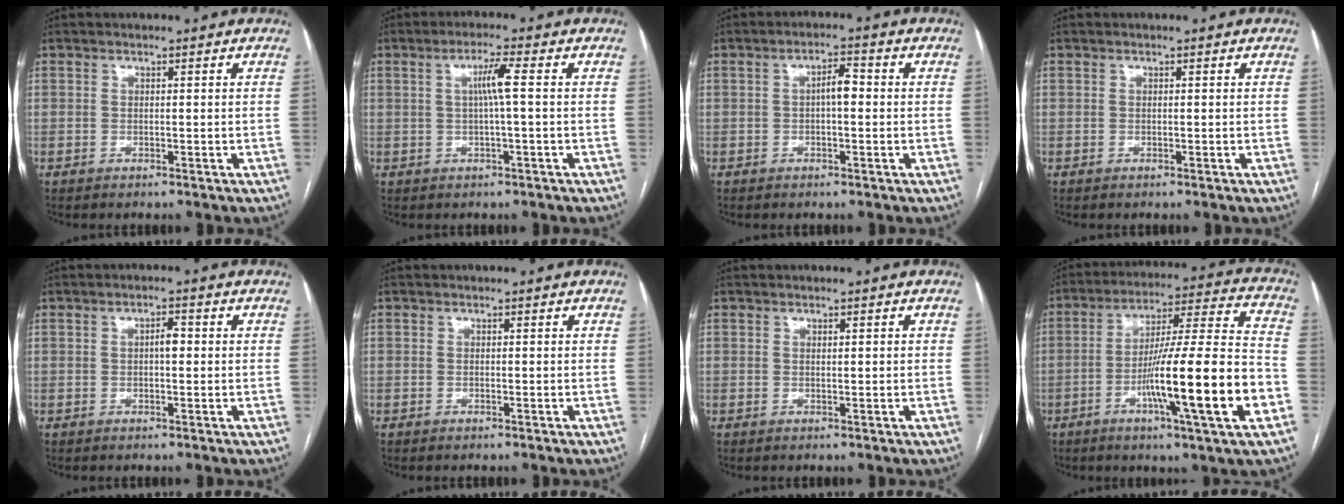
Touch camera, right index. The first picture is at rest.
{"total": 3.8, "force": [0.4, -0.5, 3.7], "torque": [-0.068, 0.006, 0.008]}
{"total": 3.1, "force": [0.0, 0.9, 3.0], "torque": [-0.046, 0.011, -0.002]}
{"total": 0.0}
{"total": 2.0, "force": [0.1, 0.7, 1.9], "torque": [-0.030, 0.005, 0.000]}
{"total": 0.0}
{"total": 0.8, "force": [0.2, 0.1, 0.7], "torque": [-0.012, 0.001, 0.003]}
{"total": 19.0, "force": [-6.2, -0.1, 18.0], "torque": [-0.285, -0.004, -0.099]}